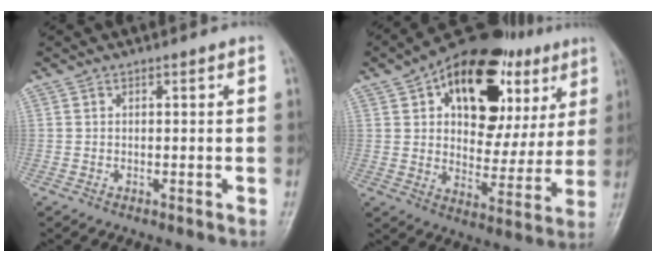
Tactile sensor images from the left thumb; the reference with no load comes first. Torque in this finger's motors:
{"motor_torque": [0.66, 1.05, 1.47, -1.32, 0.24]}